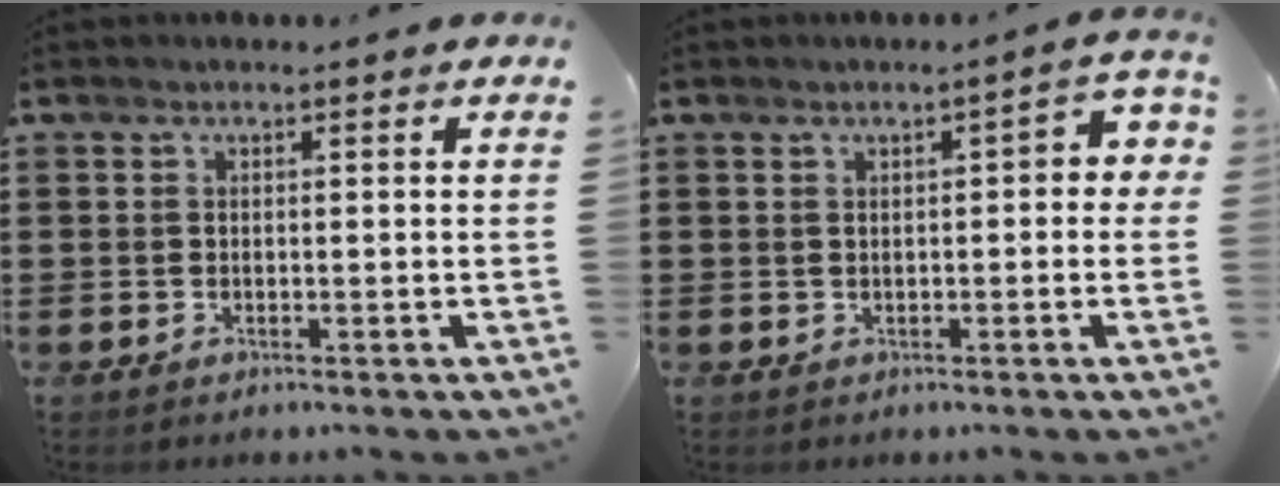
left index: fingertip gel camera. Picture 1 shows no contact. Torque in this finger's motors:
{"motor_torque": [0.57, -0.01, 0.19, 0.03]}